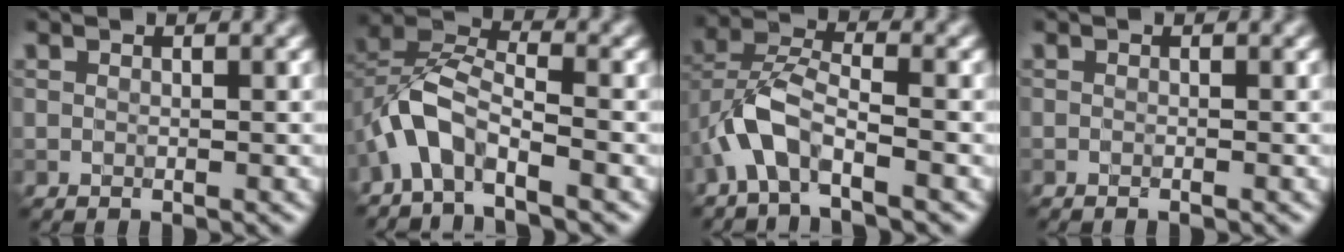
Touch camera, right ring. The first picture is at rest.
{"total": 4.9, "force": [-2.9, 2.0, 3.4], "torque": [-0.063, 0.011, -0.060]}
{"total": 4.7, "force": [-2.4, 1.9, 3.7], "torque": [-0.076, 0.013, -0.050]}
{"total": 0.5, "force": [-0.3, 0.1, 0.4], "torque": [-0.005, -0.005, -0.006]}